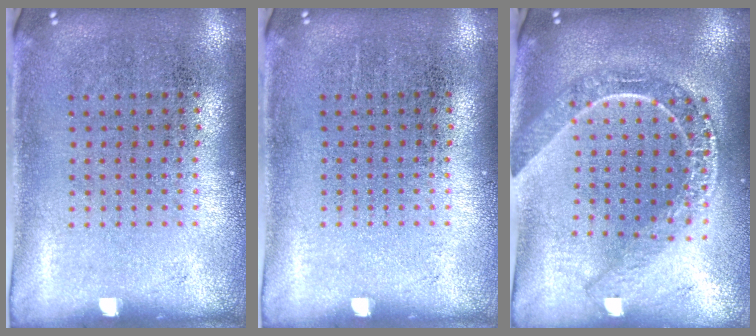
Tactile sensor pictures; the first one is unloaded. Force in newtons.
{"total": 0.0}
{"total": 2.1, "press": 1.8, "slide": 1.1}